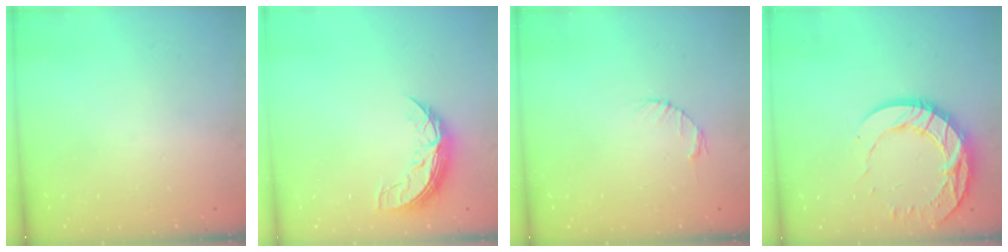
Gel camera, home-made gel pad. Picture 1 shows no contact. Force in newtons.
{"total": 8.0, "press": 8.0, "slide": 0.5}
{"total": 2.7, "press": 2.7, "slide": 0.4}
{"total": 17.2, "press": 17.1, "slide": 1.5}